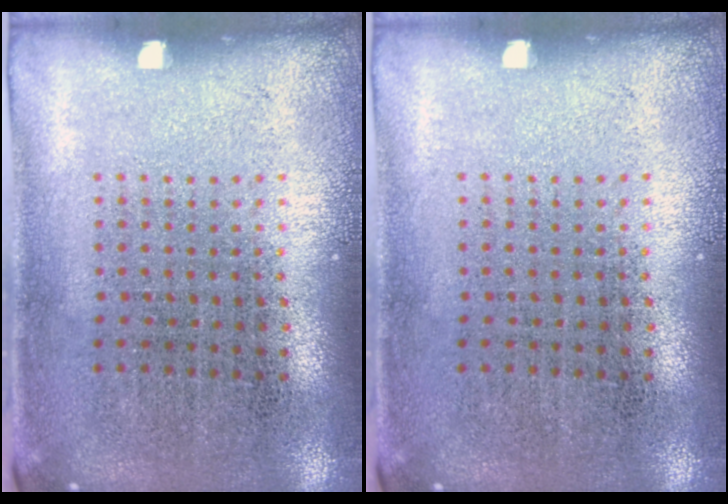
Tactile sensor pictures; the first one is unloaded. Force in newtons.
{"total": 0.0}